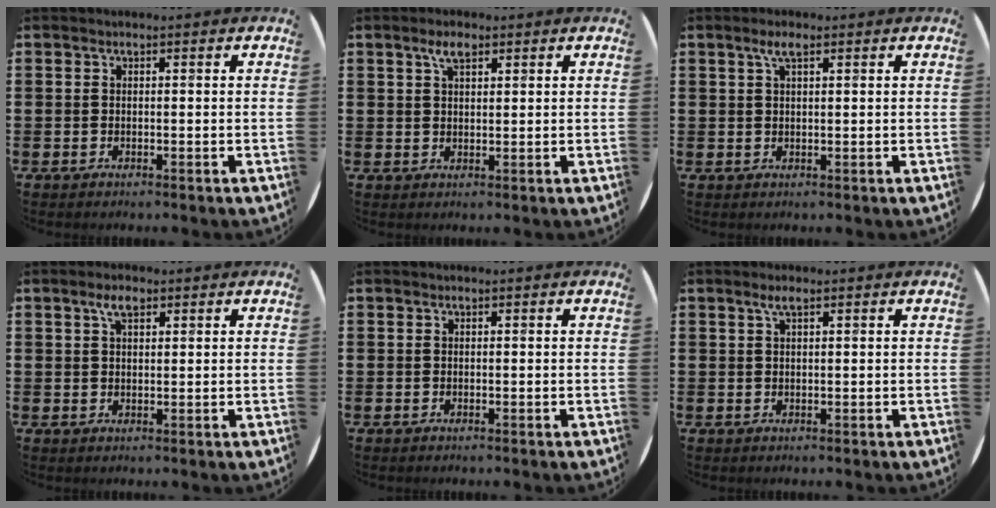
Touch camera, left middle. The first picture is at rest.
{"total": 3.0, "force": [2.0, 1.1, 1.9], "torque": [-0.033, 0.004, 0.033]}
{"total": 2.5, "force": [1.4, 0.6, 2.0], "torque": [-0.042, 0.006, 0.022]}
{"total": 2.9, "force": [1.9, 1.2, 1.8], "torque": [-0.031, 0.004, 0.031]}
{"total": 0.0}
{"total": 1.6, "force": [0.9, 0.2, 1.3], "torque": [-0.027, 0.005, 0.015]}